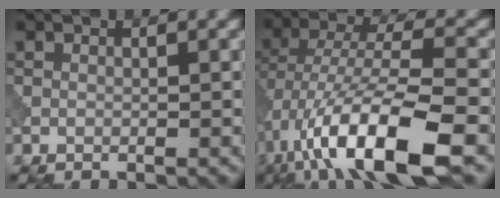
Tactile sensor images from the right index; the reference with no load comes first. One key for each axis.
{"total": 12.7, "fx": -5.6, "fy": 4.1, "fz": 10.6, "tx": -0.196, "ty": -0.002, "tz": -0.102}